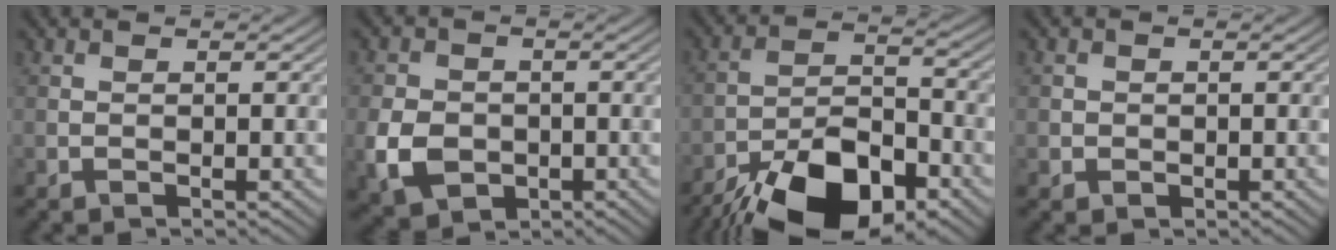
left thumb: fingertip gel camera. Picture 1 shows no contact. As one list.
[{"total": 6.1, "force": [-1.8, 4.8, 3.4], "torque": [-0.086, -0.013, -0.041]}, {"total": 15.1, "force": [-10.2, 6.1, 9.3], "torque": [-0.170, -0.018, -0.180]}, {"total": 1.4, "force": [-0.1, 1.4, 0.2], "torque": [0.002, -0.005, -0.003]}]